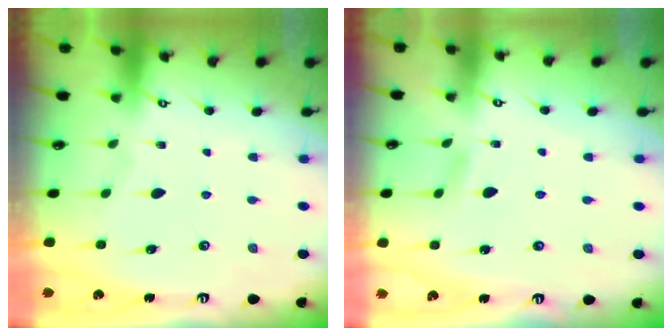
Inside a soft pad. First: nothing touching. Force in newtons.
{"total": 2.9, "press": 2.8, "slide": 0.4}